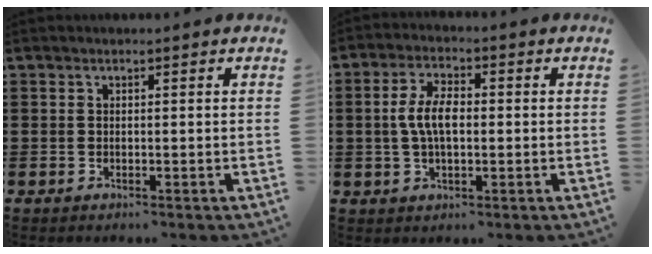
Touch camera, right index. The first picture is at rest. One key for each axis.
{"total": 6.1, "fx": -0.1, "fy": 2.8, "fz": 5.4, "tx": -0.123, "ty": 0.001, "tz": -0.010}